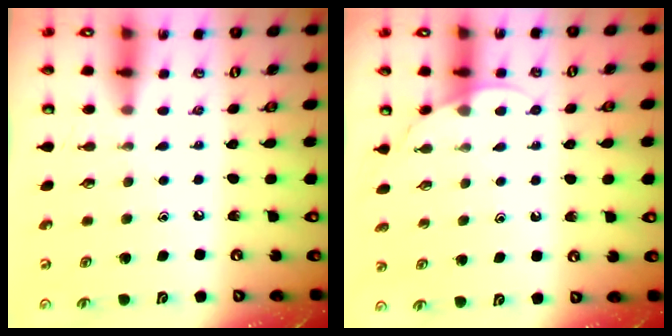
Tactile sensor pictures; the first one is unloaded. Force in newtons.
{"total": 4.7, "press": 4.7, "slide": 0.4}